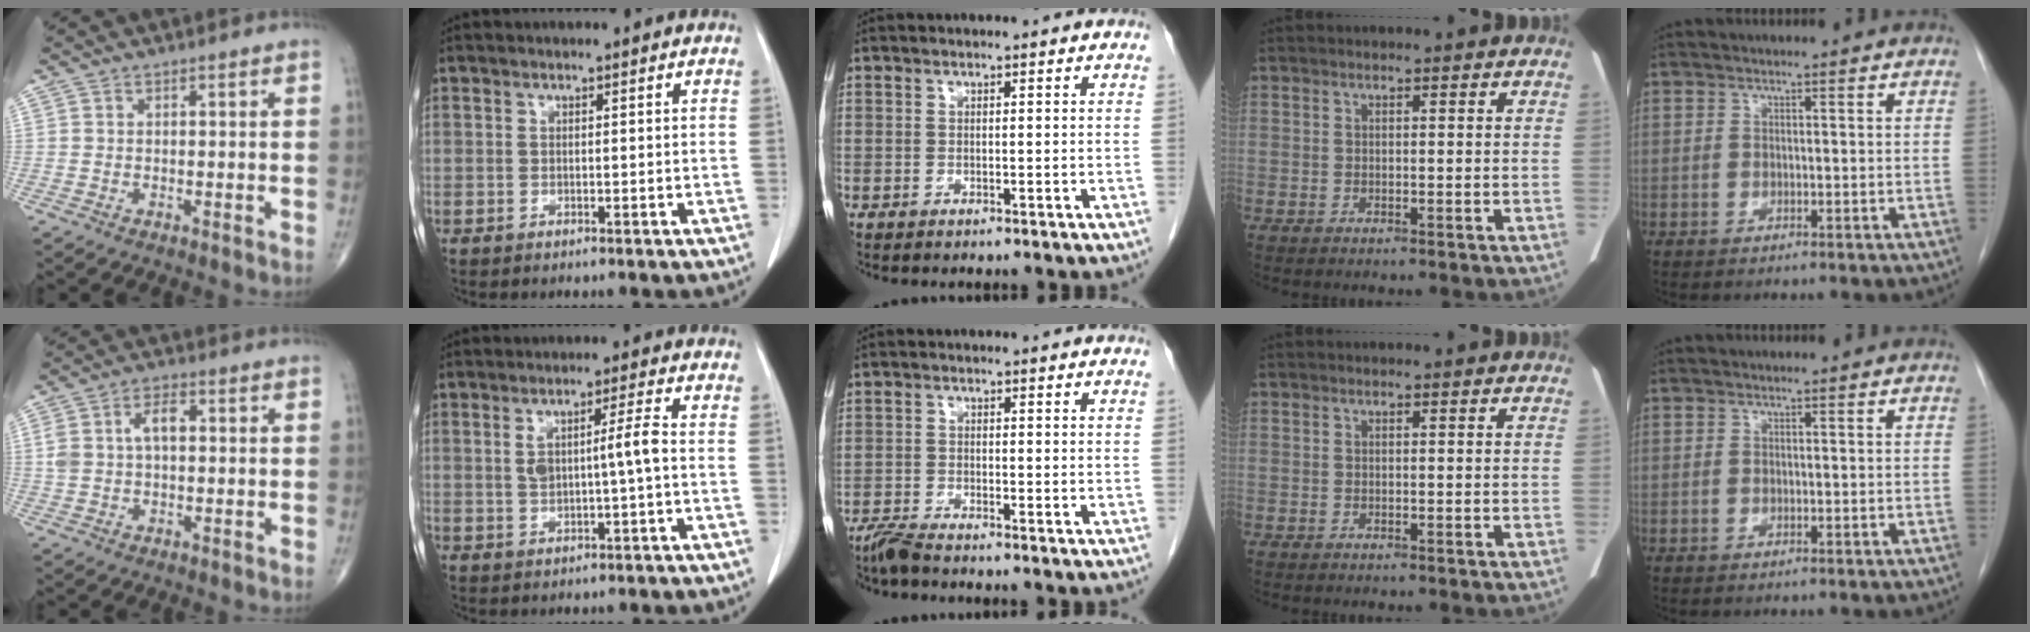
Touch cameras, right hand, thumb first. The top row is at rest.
{"thumb": {"total": 6.0, "force": [0.8, 3.4, 4.9], "torque": [-0.101, 0.020, 0.016]}, "index": {"total": 5.2, "force": [0.1, 0.1, 5.2], "torque": [-0.093, 0.007, 0.008]}, "middle": {"total": 2.4, "force": [-2.3, -0.2, 0.8], "torque": [-0.021, -0.009, -0.048]}}